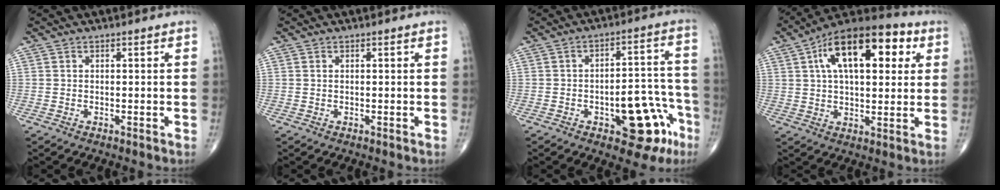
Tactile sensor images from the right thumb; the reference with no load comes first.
{"total": 0.0}
{"total": 13.7, "force": [-6.1, 6.3, 10.5], "torque": [-0.091, 0.047, -0.073]}
{"total": 19.8, "force": [6.5, 9.6, 16.0], "torque": [-0.226, 0.018, 0.096]}